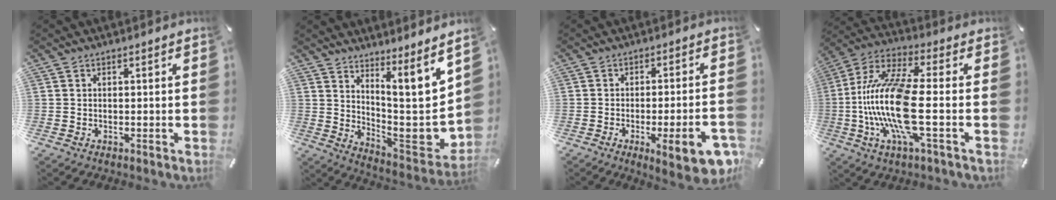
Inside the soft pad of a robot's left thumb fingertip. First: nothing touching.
{"total": 13.4, "force": [4.6, 4.6, 11.7], "torque": [-0.120, -0.090, 0.073]}
{"total": 12.3, "force": [-4.8, 2.1, 11.2], "torque": [-0.160, 0.002, -0.063]}
{"total": 19.9, "force": [-2.1, 5.7, 19.0], "torque": [-0.410, -0.020, -0.041]}